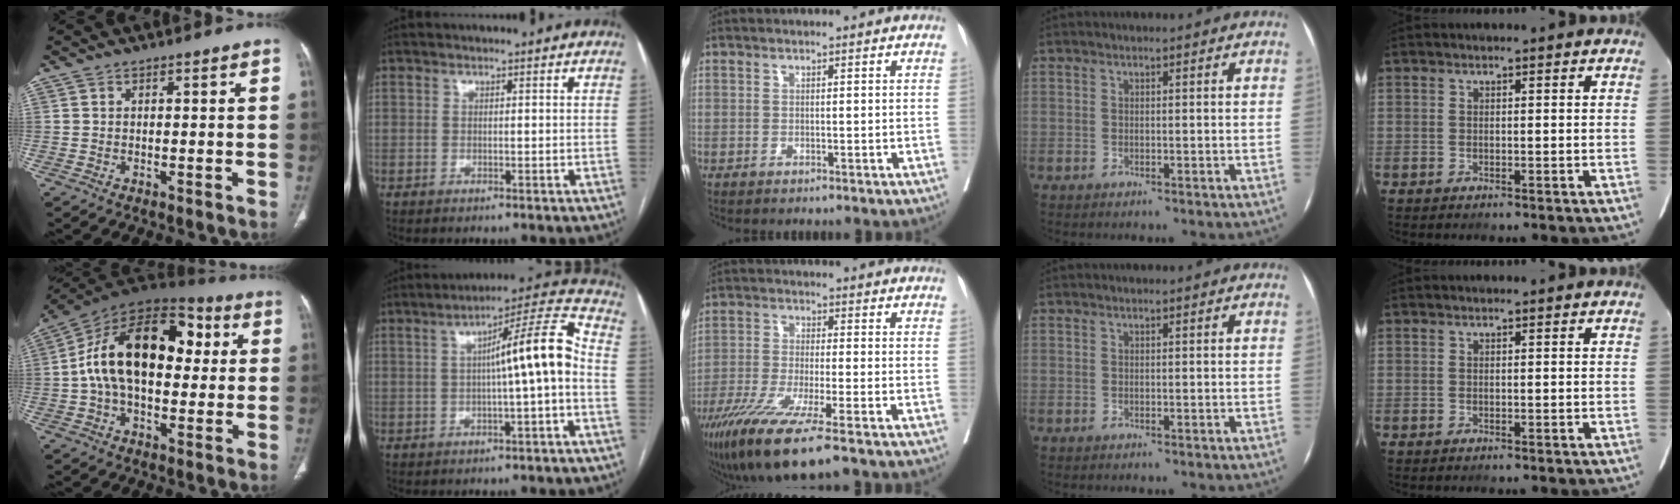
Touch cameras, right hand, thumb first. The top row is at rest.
{"thumb": {"total": 22.1, "force": [2.7, 13.2, 17.5], "torque": [-0.276, 0.038, 0.034]}, "index": {"total": 10.8, "force": [-0.4, 0.1, 10.7], "torque": [-0.159, 0.028, -0.010]}, "middle": {"total": 12.7, "force": [-8.3, 0.4, 9.5], "torque": [-0.174, -0.039, -0.142]}}